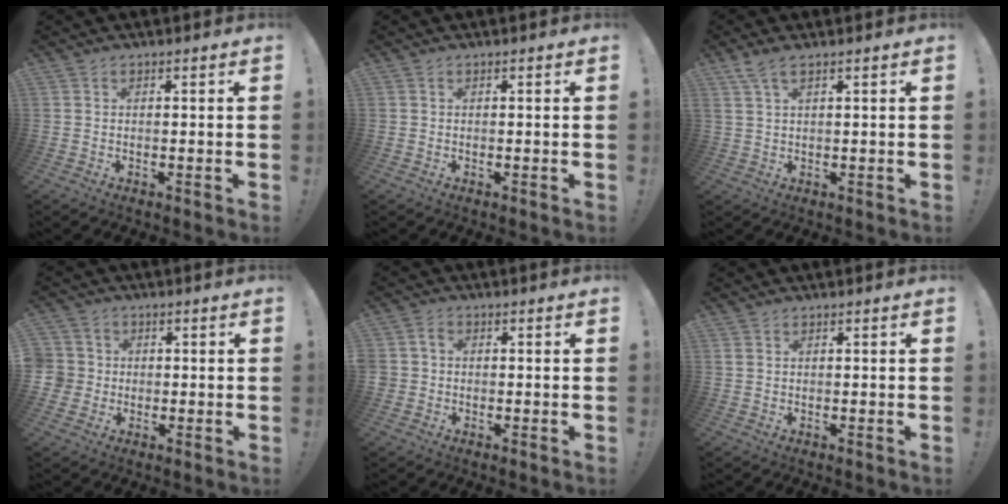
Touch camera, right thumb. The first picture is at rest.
{"total": 0.0}
{"total": 4.0, "force": [2.4, 1.0, 3.1], "torque": [-0.064, -0.004, 0.044]}
{"total": 5.1, "force": [-0.5, 4.9, 1.3], "torque": [-0.044, 0.009, -0.008]}
{"total": 2.6, "force": [-0.8, 2.2, 1.2], "torque": [-0.026, 0.012, -0.012]}
{"total": 0.7, "force": [0.4, 0.4, 0.4], "torque": [-0.008, 0.002, 0.009]}